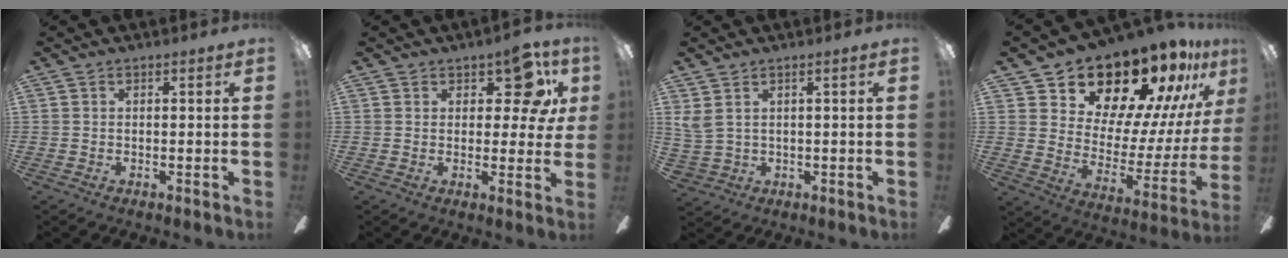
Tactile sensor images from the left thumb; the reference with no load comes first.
{"total": 10.0, "force": [4.8, 5.3, 7.0], "torque": [-0.077, -0.016, 0.082]}
{"total": 3.9, "force": [1.8, 2.7, 2.2], "torque": [-0.053, -0.003, 0.036]}
{"total": 20.9, "force": [17.6, 8.9, 7.0], "torque": [-0.103, -0.138, 0.314]}